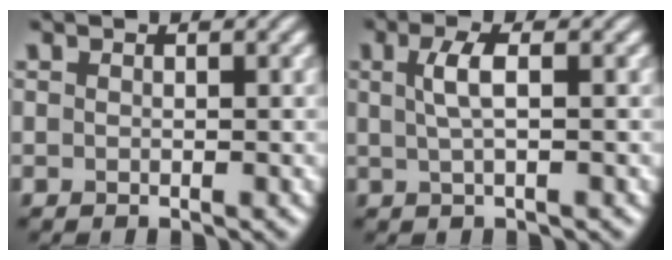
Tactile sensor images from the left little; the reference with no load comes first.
{"total": 2.5, "force": [0.5, 0.6, 2.3], "torque": [-0.048, 0.005, 0.009]}